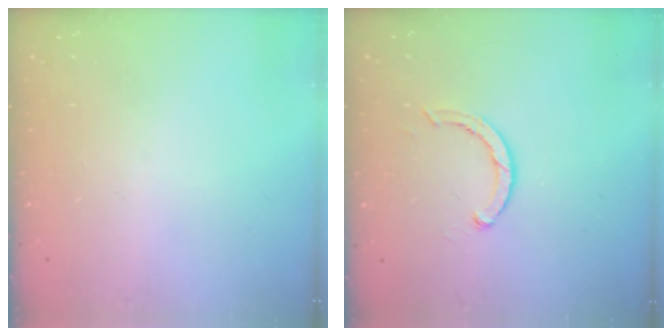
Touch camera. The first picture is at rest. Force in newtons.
{"total": 3.5, "press": 3.4, "slide": 0.6}